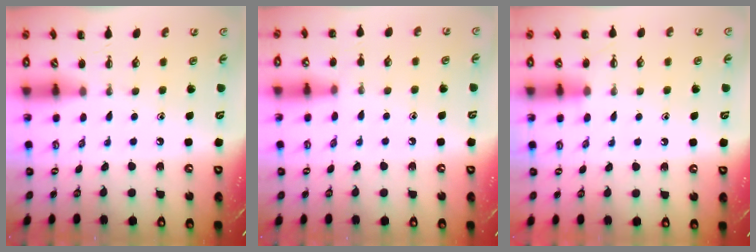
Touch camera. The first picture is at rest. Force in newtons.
{"total": 5.9, "press": 5.8, "slide": 1.2}
{"total": 4.2, "press": 3.9, "slide": 1.6}